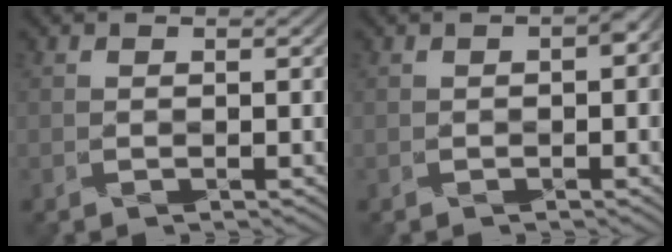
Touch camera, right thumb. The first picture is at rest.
{"total": 3.9, "force": [0.0, 1.8, 3.4], "torque": [-0.043, -0.001, 0.002]}